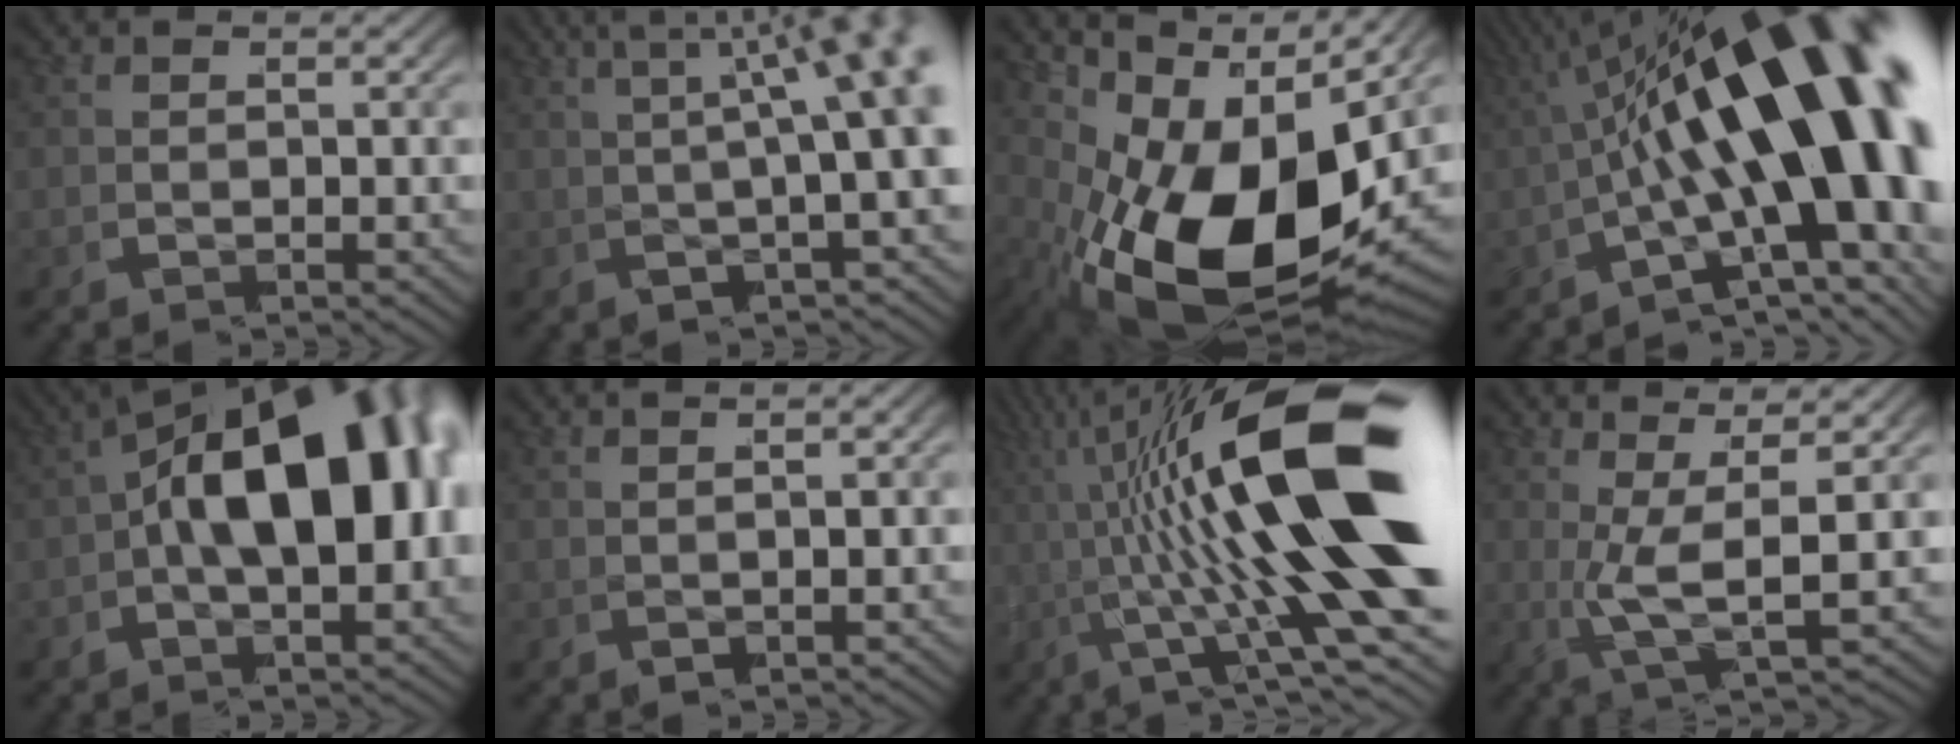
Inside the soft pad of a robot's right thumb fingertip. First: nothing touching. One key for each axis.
{"total": 7.2, "fx": 1.8, "fy": 3.0, "fz": 6.3, "tx": -0.078, "ty": 0.007, "tz": 0.017}
{"total": 17.7, "fx": -1.5, "fy": 10.7, "fz": 14.0, "tx": -0.277, "ty": -0.068, "tz": 0.005}
{"total": 19.4, "fx": -1.3, "fy": 9.9, "fz": 16.7, "tx": -0.260, "ty": -0.049, "tz": -0.005}
{"total": 15.9, "fx": 0.8, "fy": 9.2, "fz": 12.9, "tx": -0.196, "ty": -0.011, "tz": 0.006}
{"total": 3.0, "fx": 0.1, "fy": 1.6, "fz": 2.6, "tx": -0.036, "ty": 0.005, "tz": -0.003}
{"total": 14.4, "fx": 0.8, "fy": 5.2, "fz": 13.4, "tx": -0.222, "ty": -0.015, "tz": 0.009}
{"total": 5.6, "fx": 1.1, "fy": 1.4, "fz": 5.3, "tx": -0.103, "ty": -0.003, "tz": 0.013}